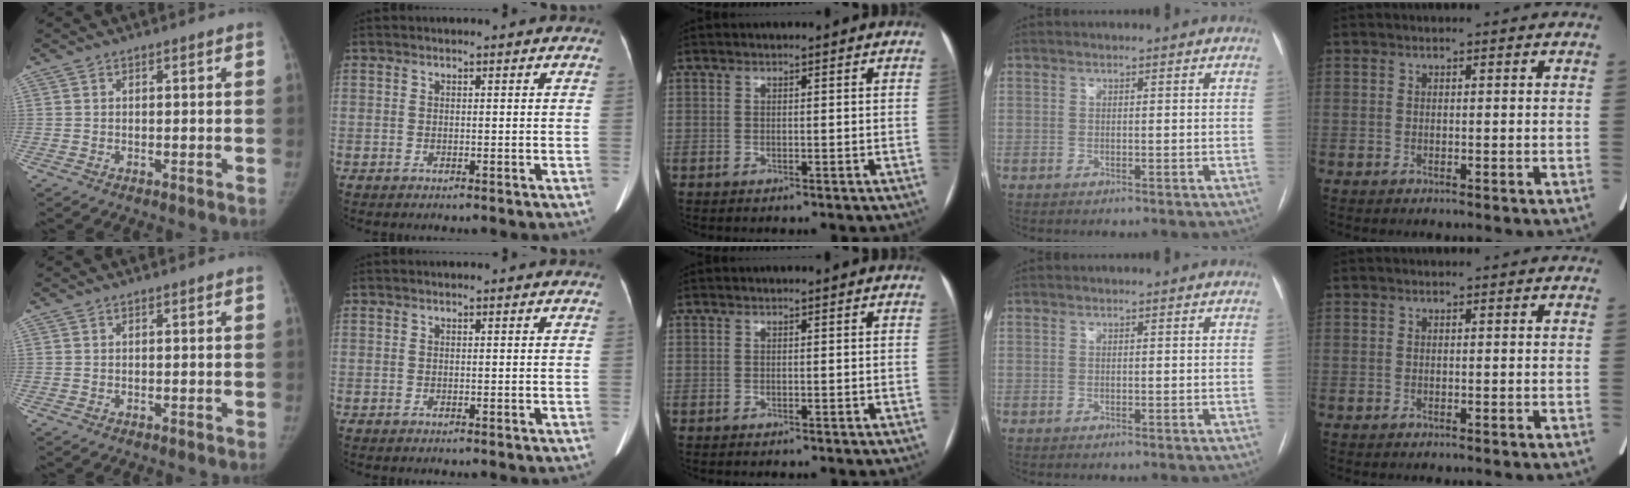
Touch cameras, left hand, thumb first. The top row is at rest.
{}